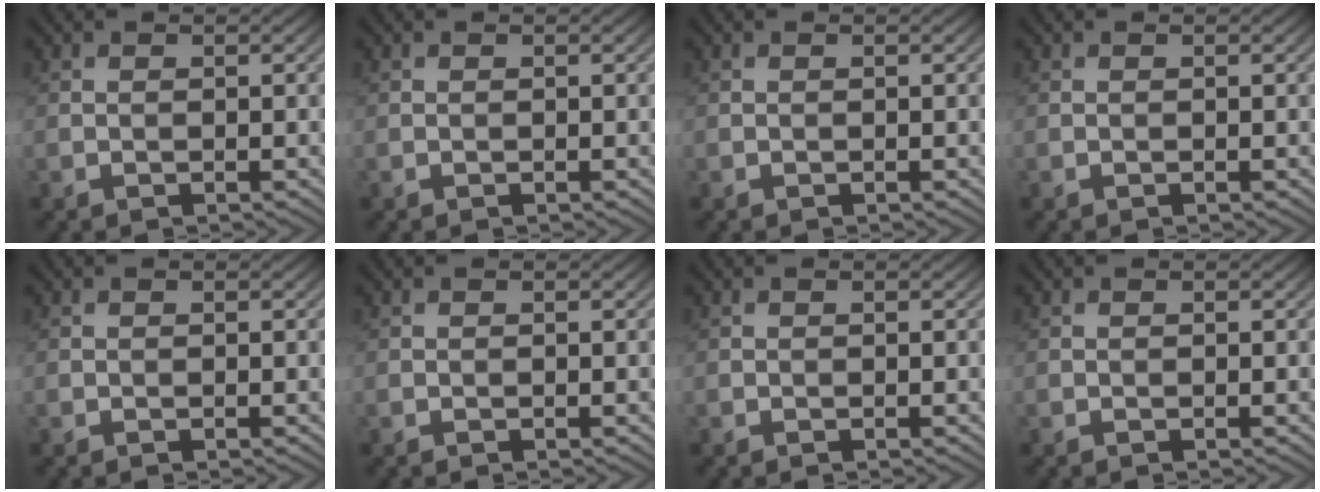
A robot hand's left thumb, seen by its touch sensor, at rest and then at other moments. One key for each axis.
{"total": 0.0}
{"total": 0.0}
{"total": 0.0}
{"total": 0.0}
{"total": 0.0}
{"total": 0.0}
{"total": 0.0}